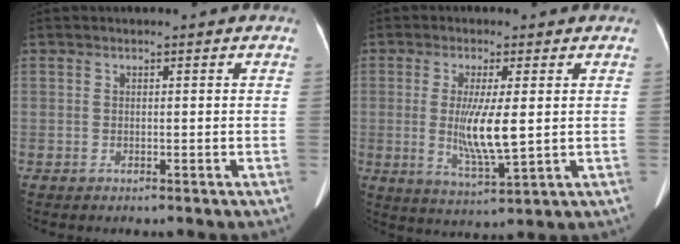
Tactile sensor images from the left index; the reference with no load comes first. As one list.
[{"total": 7.7, "force": [-0.7, 0.8, 7.7], "torque": [-0.155, -0.024, -0.007]}]